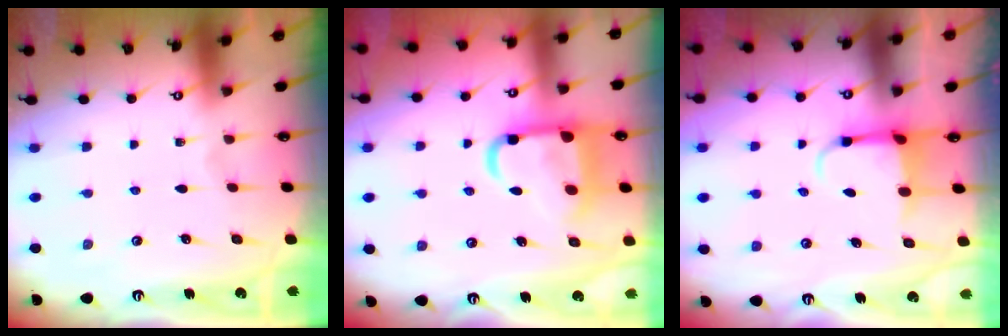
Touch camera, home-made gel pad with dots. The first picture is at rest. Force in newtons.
{"total": 13.5, "press": 13.4, "slide": 1.8}
{"total": 3.7, "press": 3.6, "slide": 0.9}